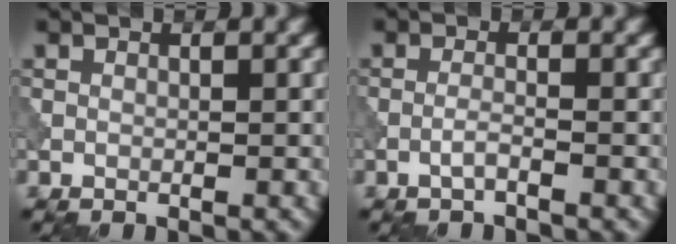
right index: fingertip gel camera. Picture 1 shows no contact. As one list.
[{"total": 1.2, "force": [-0.8, 0.1, 1.0], "torque": [-0.016, 0.006, -0.020]}]